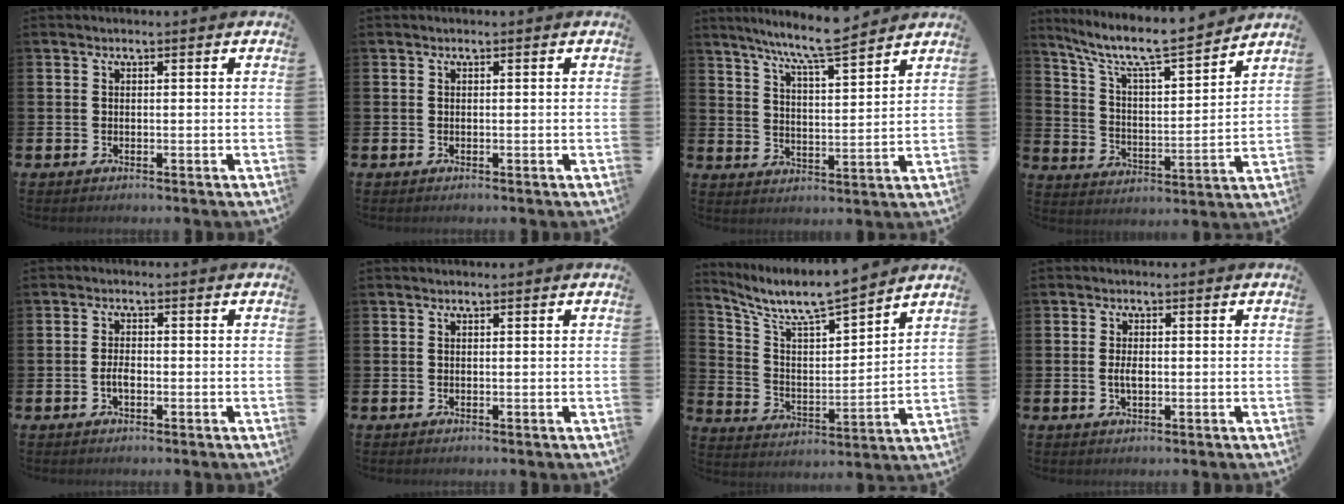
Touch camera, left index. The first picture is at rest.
{"total": 0.0}
{"total": 7.9, "force": [7.4, -0.1, 2.8], "torque": [-0.075, -0.043, 0.129]}
{"total": 8.8, "force": [7.8, 1.0, 4.0], "torque": [-0.117, -0.052, 0.129]}
{"total": 2.1, "force": [-0.6, 1.0, 1.7], "torque": [-0.032, 0.002, -0.012]}
{"total": 0.0}
{"total": 7.7, "force": [7.3, 0.5, 2.6], "torque": [-0.090, -0.059, 0.123]}
{"total": 2.1, "force": [-0.2, 1.0, 1.8], "torque": [-0.034, 0.004, -0.004]}